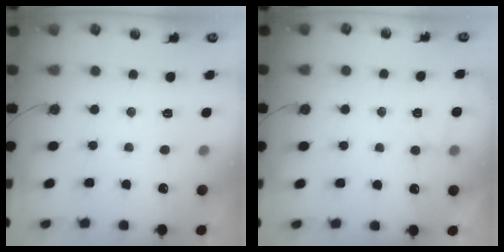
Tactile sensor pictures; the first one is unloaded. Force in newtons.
{"total": 1.7, "press": 1.7, "slide": 0.3}